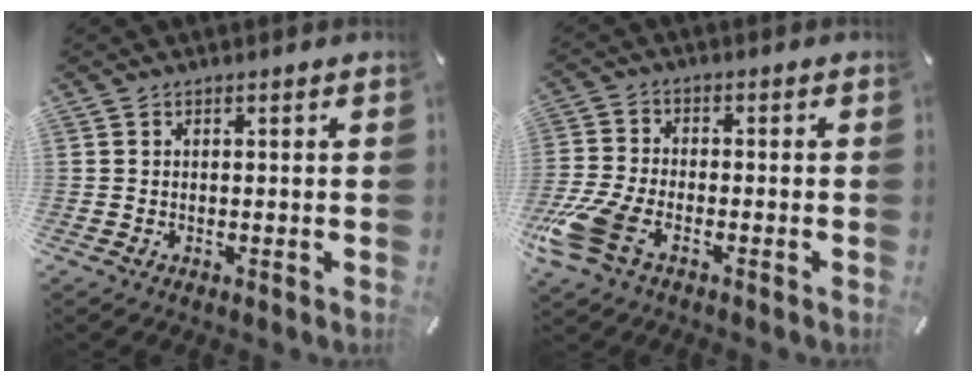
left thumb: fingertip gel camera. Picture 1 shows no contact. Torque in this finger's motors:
{"motor_torque": [0.05, 0.90, 1.02, 0.45, 0.44]}